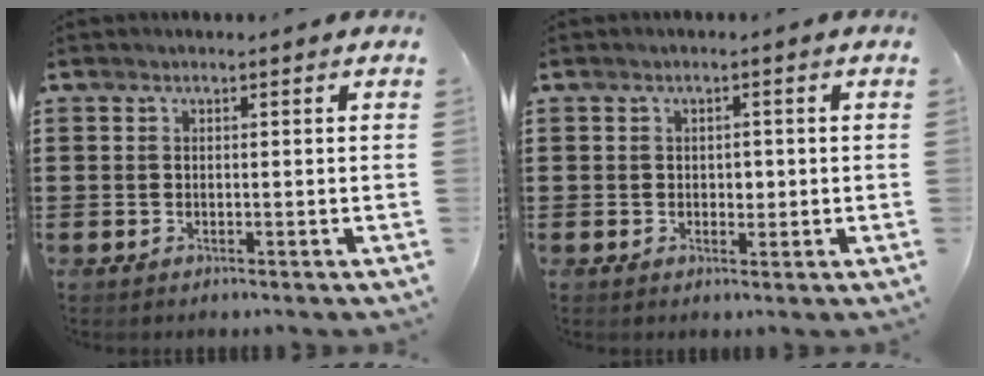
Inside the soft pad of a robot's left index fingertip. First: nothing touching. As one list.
[{"total": 1.4, "force": [0.2, 1.0, 0.9], "torque": [-0.012, 0.003, 0.001]}]